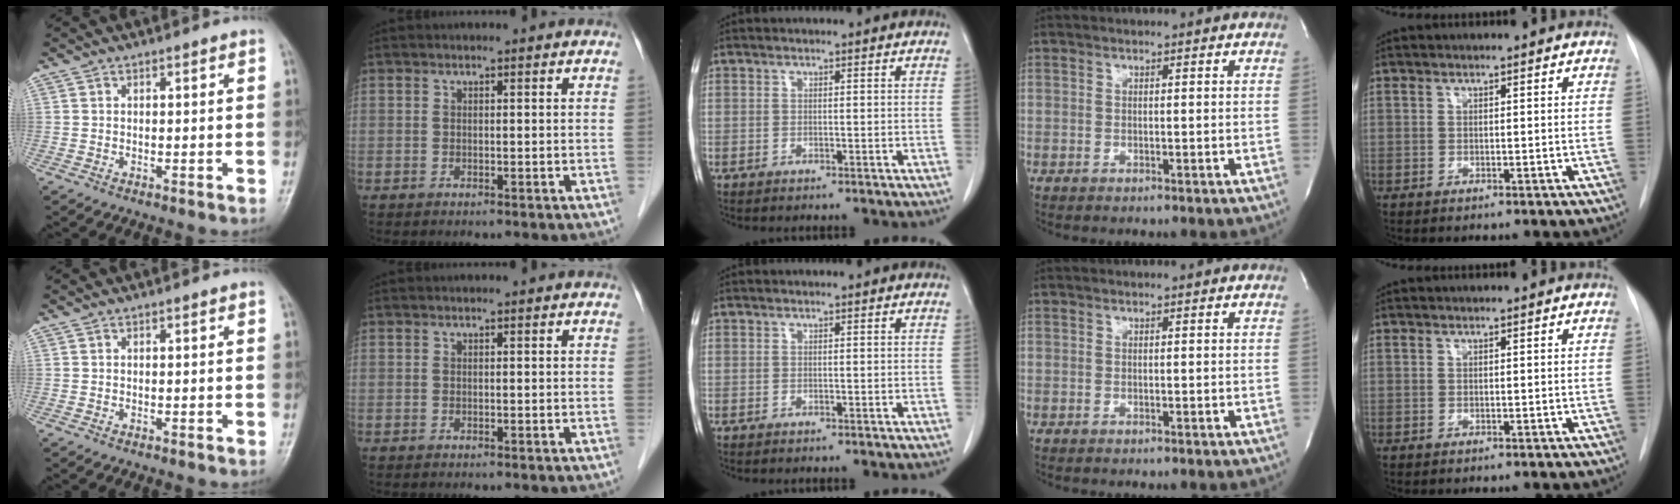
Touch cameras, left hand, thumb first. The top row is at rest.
{}